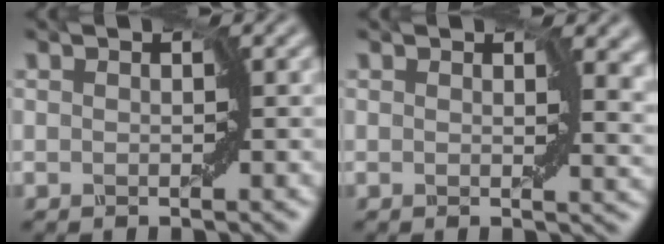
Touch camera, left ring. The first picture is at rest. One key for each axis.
{"total": 4.4, "fx": 1.1, "fy": 2.8, "fz": 3.2, "tx": -0.027, "ty": -0.001, "tz": 0.010}